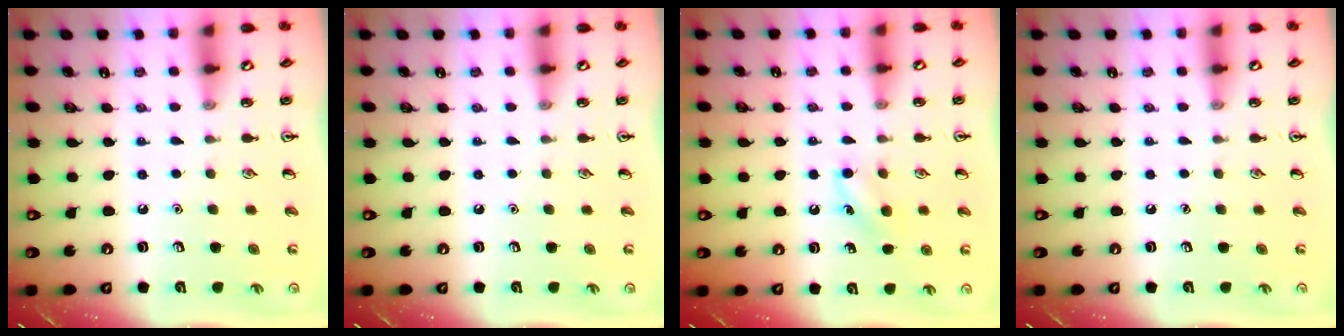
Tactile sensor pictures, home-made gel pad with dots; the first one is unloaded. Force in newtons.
{"total": 0.0}
{"total": 7.4, "press": 7.2, "slide": 1.9}
{"total": 0.0}